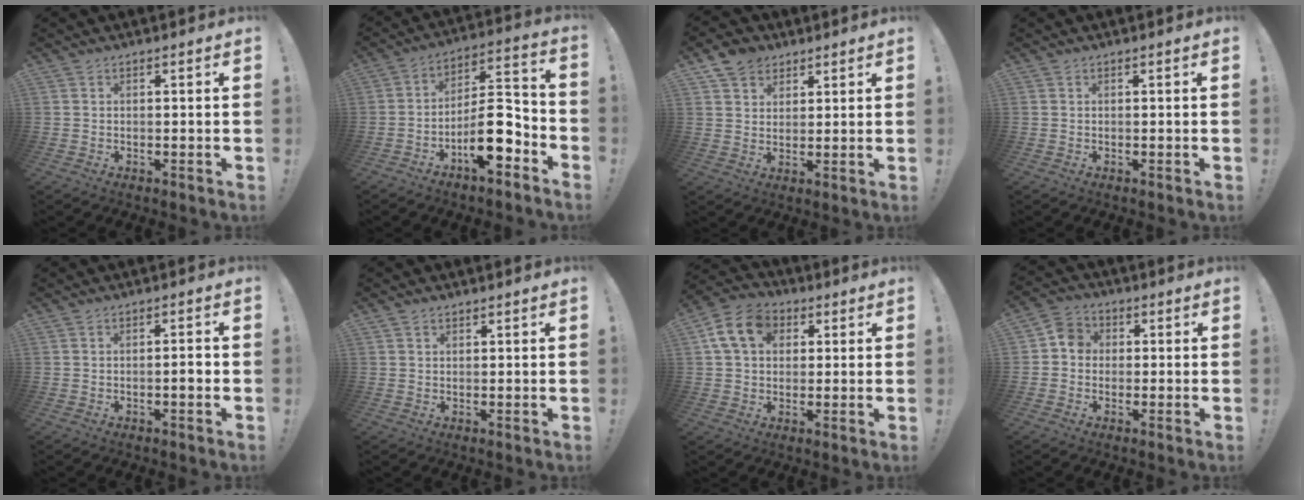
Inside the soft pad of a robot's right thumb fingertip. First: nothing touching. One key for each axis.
{"total": 14.3, "fx": -6.7, "fy": 5.5, "fz": 11.4, "tx": -0.168, "ty": 0.037, "tz": -0.107}
{"total": 6.9, "fx": 4.5, "fy": 4.9, "fz": 1.6, "tx": -0.027, "ty": -0.020, "tz": 0.088}
{"total": 0.0}
{"total": 2.6, "fx": -1.1, "fy": 0.1, "fz": 2.3, "tx": -0.039, "ty": 0.003, "tz": -0.021}
{"total": 1.2, "fx": 0.9, "fy": 0.7, "fz": 0.3, "tx": -0.006, "ty": -0.001, "tz": 0.019}
{"total": 12.9, "fx": 4.0, "fy": 9.8, "fz": 7.4, "tx": -0.126, "ty": 0.008, "tz": 0.084}
{"total": 5.4, "fx": -0.5, "fy": 4.8, "fz": 2.2, "tx": -0.037, "ty": 0.020, "tz": -0.007}